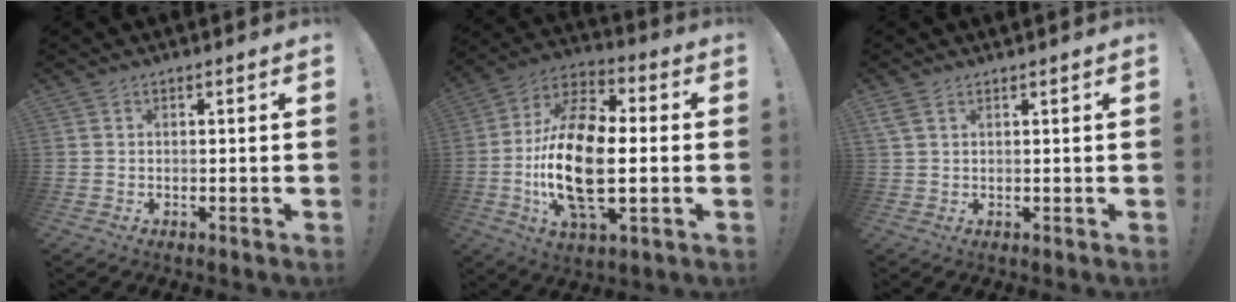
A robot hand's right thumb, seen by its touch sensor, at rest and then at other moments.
{"total": 22.0, "force": [-2.5, 10.8, 19.0], "torque": [-0.382, 0.004, -0.043]}
{"total": 1.4, "force": [0.7, 0.5, 1.1], "torque": [-0.026, 0.005, 0.014]}